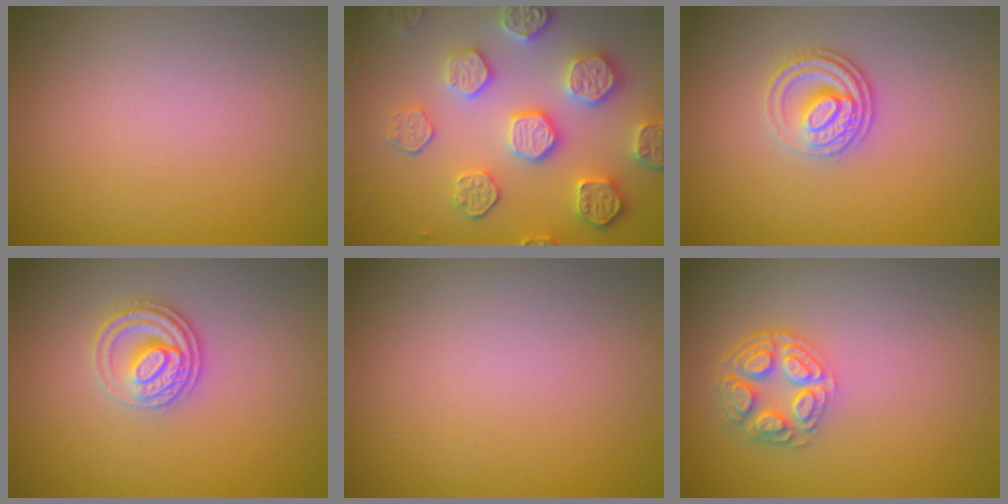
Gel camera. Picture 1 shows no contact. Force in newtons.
{"total": 5.6, "press": 5.0, "slide": 2.5}
{"total": 2.8, "press": 2.6, "slide": 1.0}
{"total": 2.8, "press": 2.6, "slide": 1.0}
{"total": 0.0}
{"total": 4.2, "press": 3.2, "slide": 2.7}